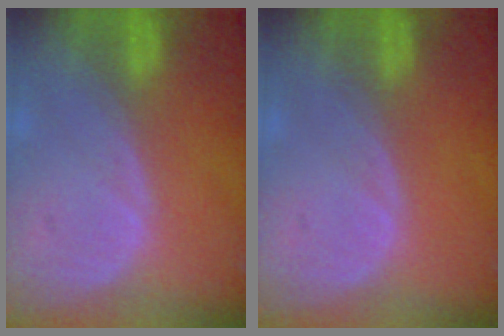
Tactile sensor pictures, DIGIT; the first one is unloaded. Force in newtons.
{"total": 0.0}